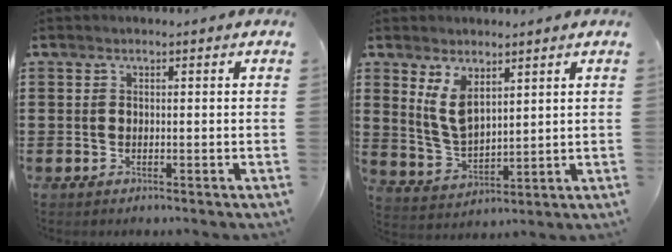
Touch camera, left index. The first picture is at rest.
{"total": 6.5, "force": [3.8, 3.0, 4.3], "torque": [-0.102, -0.007, 0.069]}